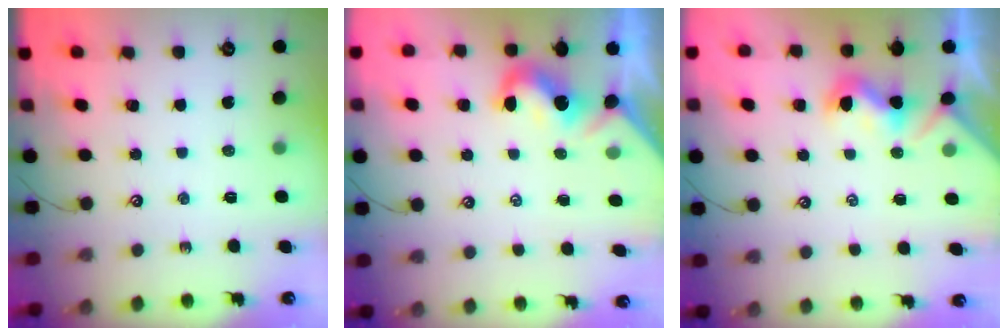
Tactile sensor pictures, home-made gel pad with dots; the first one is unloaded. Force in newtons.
{"total": 2.0, "press": 2.0, "slide": 0.4}
{"total": 0.5, "press": 0.3, "slide": 0.4}